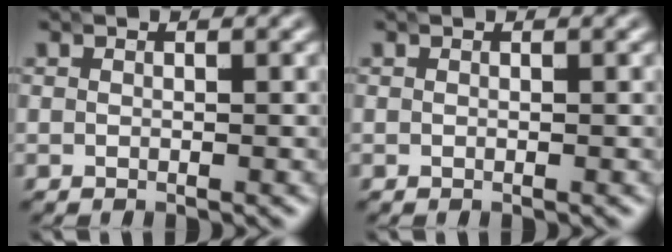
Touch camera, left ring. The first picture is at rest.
{"total": 0.0}